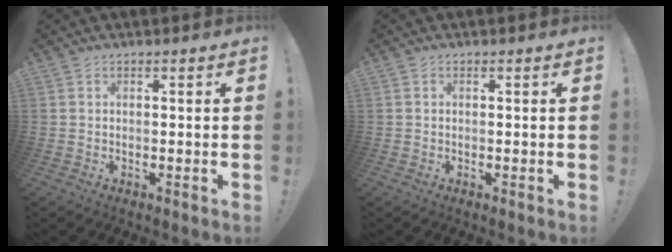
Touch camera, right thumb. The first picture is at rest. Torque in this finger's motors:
{"motor_torque": [-0.13, -0.22, -0.24, 0.35, 0.10]}